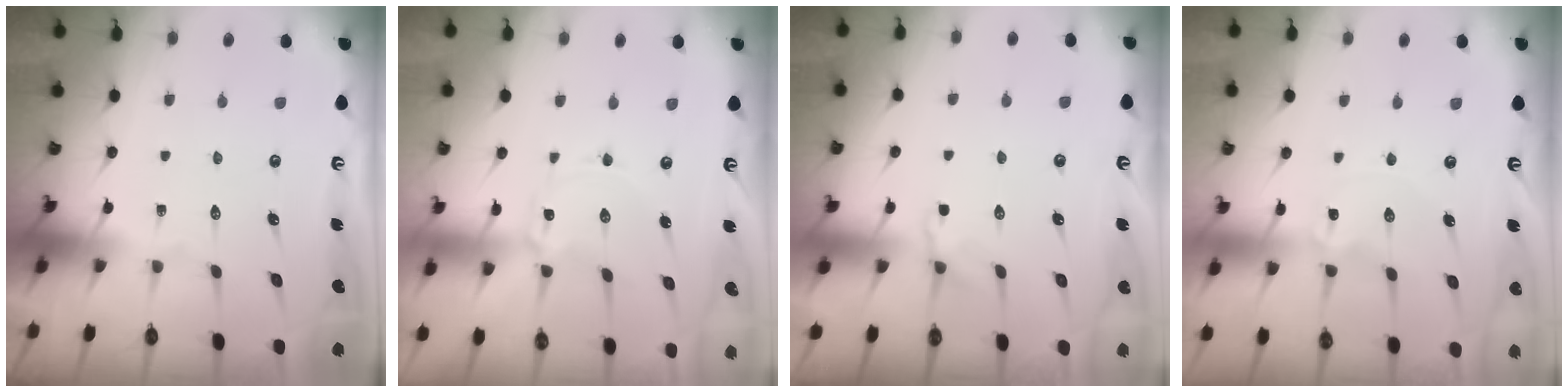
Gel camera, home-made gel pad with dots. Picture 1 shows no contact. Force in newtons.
{"total": 0.8, "press": 0.8, "slide": 0.1}
{"total": 2.2, "press": 1.5, "slide": 1.6}
{"total": 0.0}